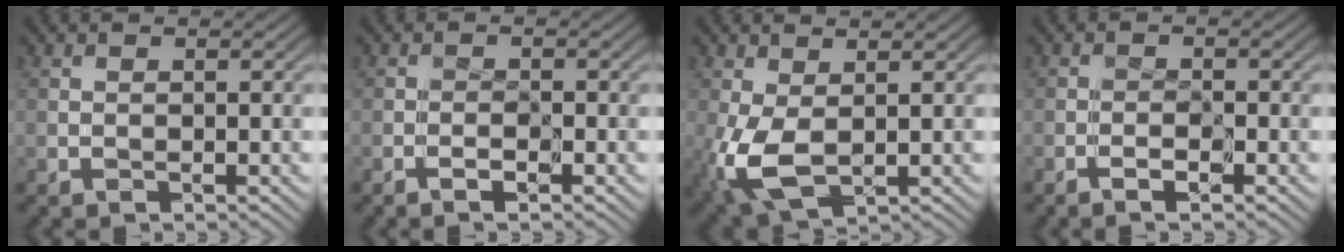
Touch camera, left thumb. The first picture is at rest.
{"total": 0.9, "force": [-0.8, -0.2, 0.4], "torque": [-0.009, 0.001, -0.015]}
{"total": 4.7, "force": [-0.2, 2.6, 3.9], "torque": [-0.115, -0.012, 0.001]}
{"total": 1.2, "force": [-1.0, -0.2, 0.6], "torque": [-0.015, 0.002, -0.019]}